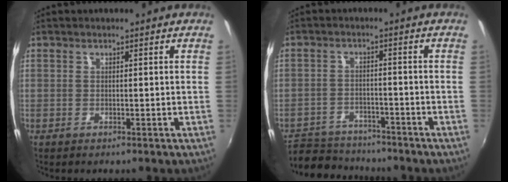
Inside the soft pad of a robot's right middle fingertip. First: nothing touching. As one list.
[{"total": 11.1, "force": [-9.8, 4.5, 2.8], "torque": [-0.079, 0.003, -0.152]}]